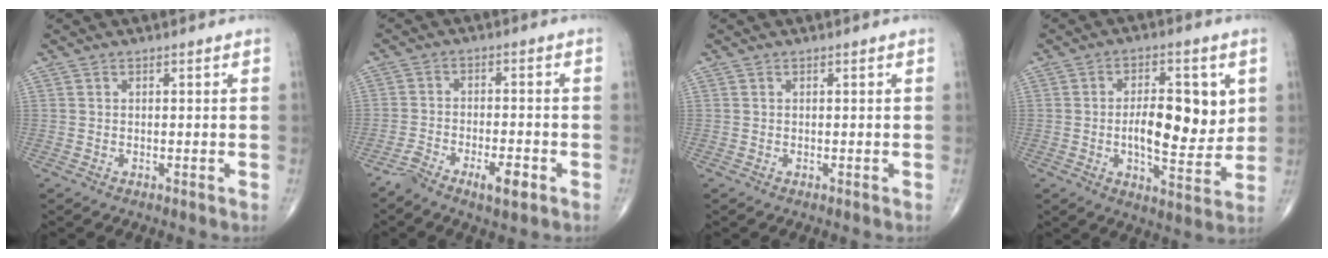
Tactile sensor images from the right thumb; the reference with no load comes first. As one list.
[{"total": 6.1, "force": [-3.8, 1.7, 4.4], "torque": [-0.084, 0.021, -0.063]}, {"total": 0.0}, {"total": 13.0, "force": [1.4, 5.9, 11.5], "torque": [-0.147, -0.012, 0.027]}]